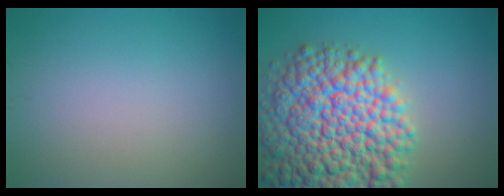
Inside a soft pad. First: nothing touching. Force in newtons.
{"total": 14.1, "press": 14.1, "slide": 0.6}